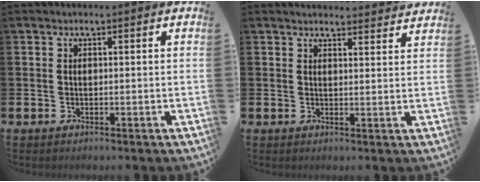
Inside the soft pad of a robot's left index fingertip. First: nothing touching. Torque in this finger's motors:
{"motor_torque": [0.93, -1.20, 0.18, -0.01]}